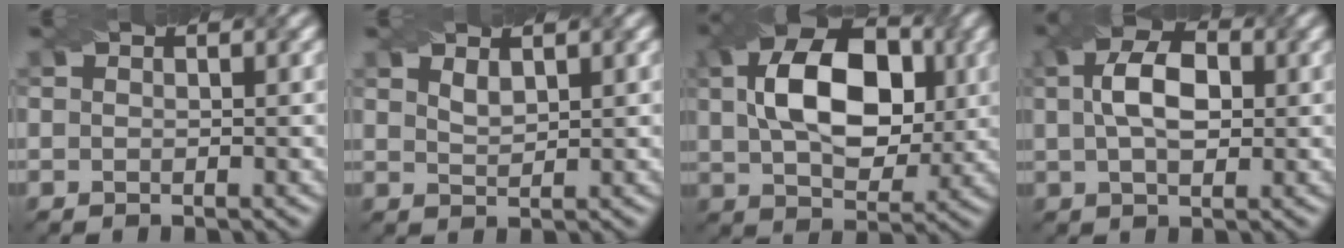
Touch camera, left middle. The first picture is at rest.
{"total": 1.3, "force": [1.0, 0.5, 0.7], "torque": [-0.018, -0.001, 0.023]}
{"total": 10.9, "force": [1.8, 6.7, 8.4], "torque": [-0.147, 0.011, 0.029]}
{"total": 5.3, "force": [0.9, 3.1, 4.3], "torque": [-0.080, 0.011, 0.009]}